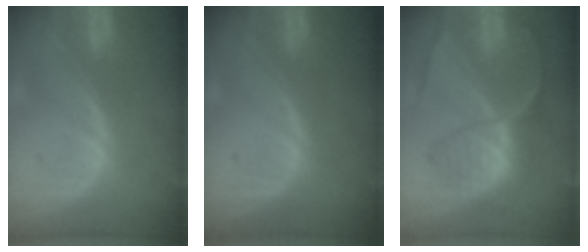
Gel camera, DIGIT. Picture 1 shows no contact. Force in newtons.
{"total": 0.0}
{"total": 8.8, "press": 7.5, "slide": 4.7}